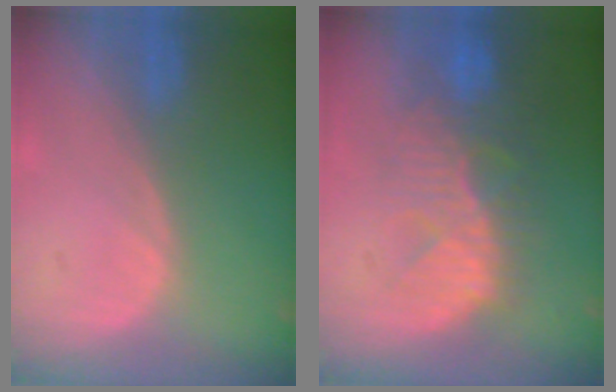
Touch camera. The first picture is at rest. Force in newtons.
{"total": 10.0, "press": 9.0, "slide": 4.2}